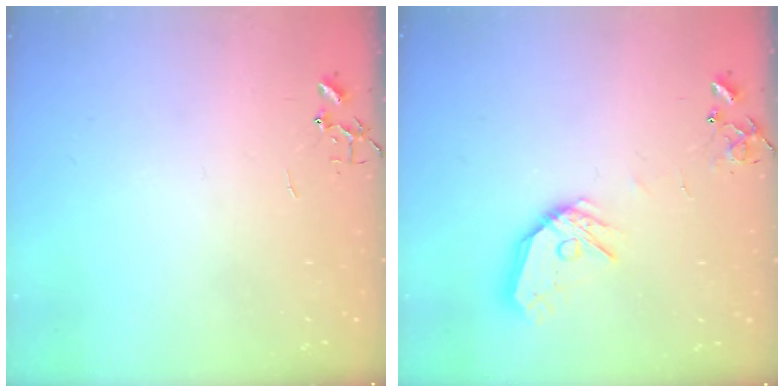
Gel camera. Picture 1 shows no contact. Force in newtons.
{"total": 12.5, "press": 12.4, "slide": 0.9}